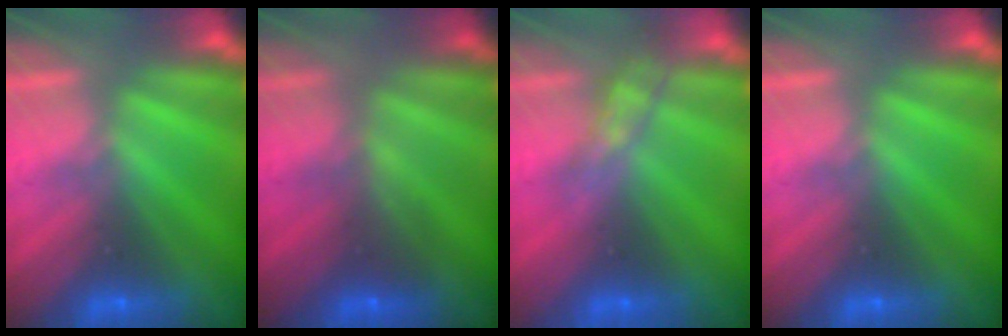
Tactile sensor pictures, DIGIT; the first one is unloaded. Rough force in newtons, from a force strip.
{"total": 2.1}
{"total": 2.7}
{"total": 0.0}